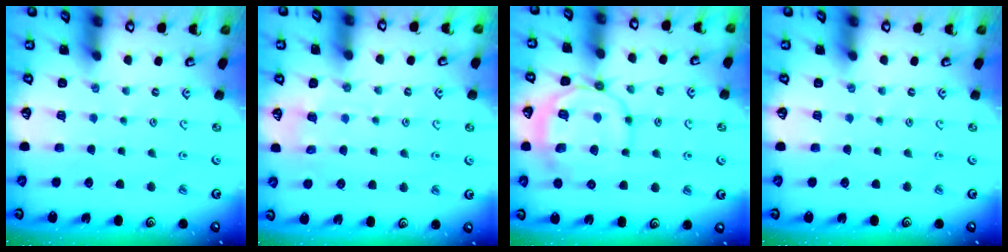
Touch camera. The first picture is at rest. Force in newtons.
{"total": 4.8, "press": 4.8, "slide": 0.7}
{"total": 11.6, "press": 11.5, "slide": 1.1}
{"total": 0.0}